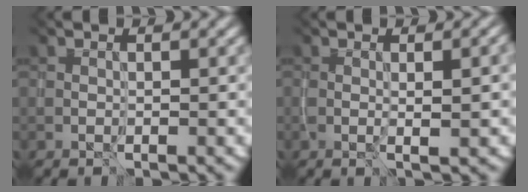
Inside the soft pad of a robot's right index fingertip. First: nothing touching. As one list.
[{"total": 1.2, "force": [-0.3, -0.5, 1.1], "torque": [-0.017, 0.004, 0.001]}]